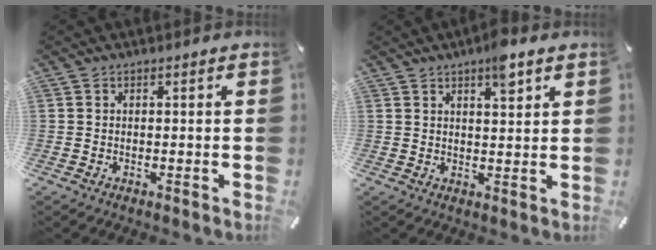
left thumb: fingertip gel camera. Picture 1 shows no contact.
{"total": 5.7, "force": [3.8, 1.6, 3.9], "torque": [-0.054, -0.019, 0.061]}